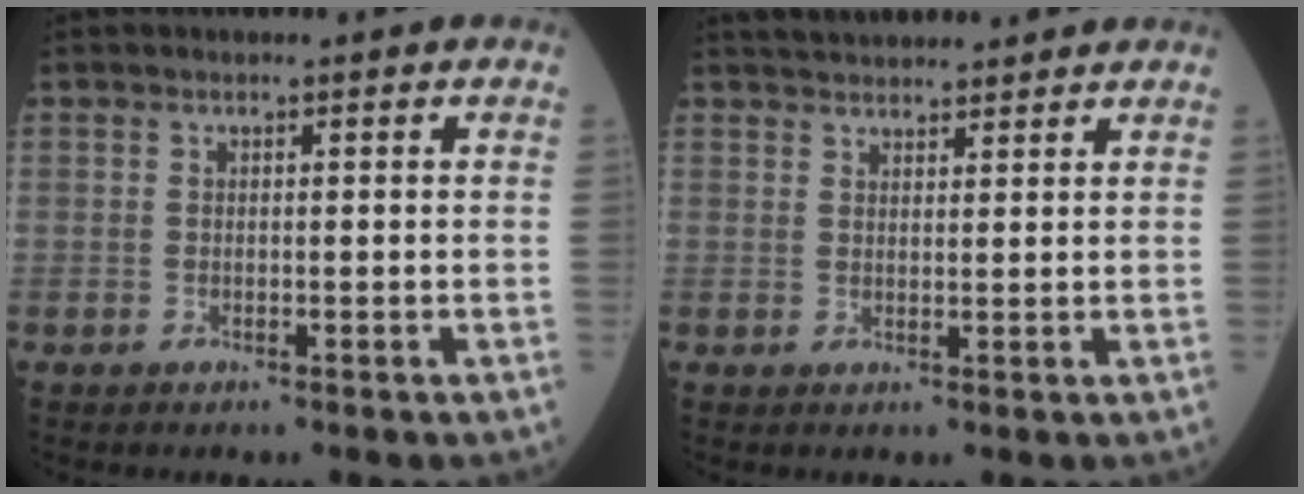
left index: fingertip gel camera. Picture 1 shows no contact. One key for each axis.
{"total": 8.4, "fx": 7.8, "fy": 1.6, "fz": 2.5, "tx": -0.038, "ty": 0.032, "tz": 0.113}